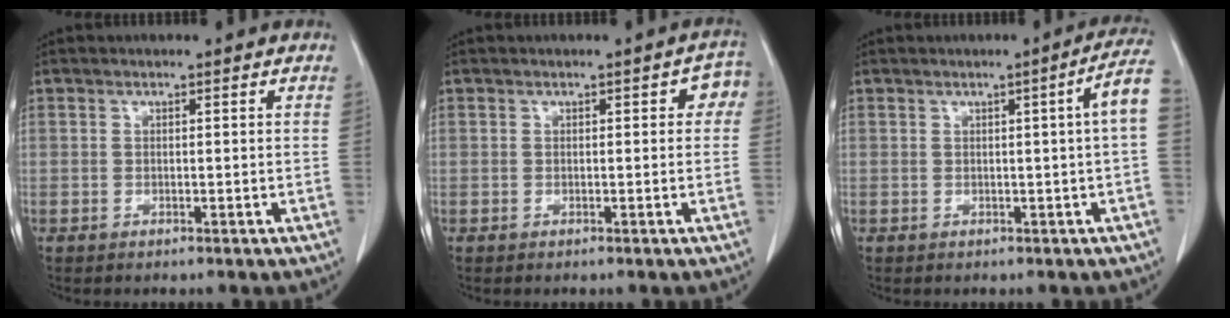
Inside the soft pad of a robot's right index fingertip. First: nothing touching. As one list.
[{"total": 2.8, "force": [0.5, 1.5, 2.3], "torque": [-0.017, 0.017, 0.000]}, {"total": 4.8, "force": [0.4, -0.7, 4.7], "torque": [-0.054, 0.007, 0.004]}]